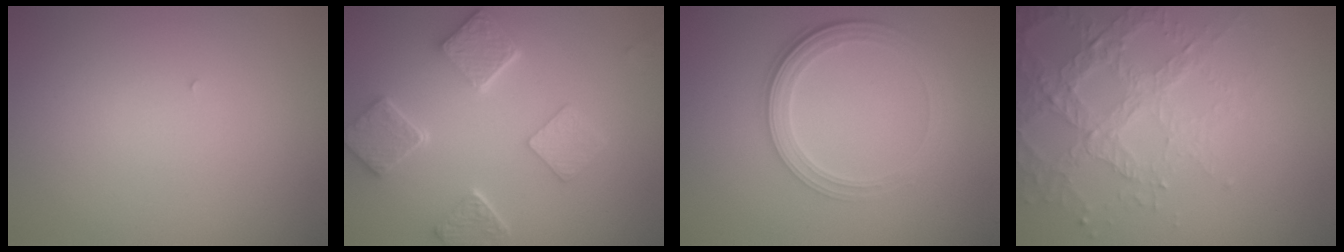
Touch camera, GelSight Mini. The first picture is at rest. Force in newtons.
{"total": 5.4, "press": 4.3, "slide": 3.2}
{"total": 4.0, "press": 2.9, "slide": 2.8}
{"total": 4.4, "press": 4.1, "slide": 1.6}